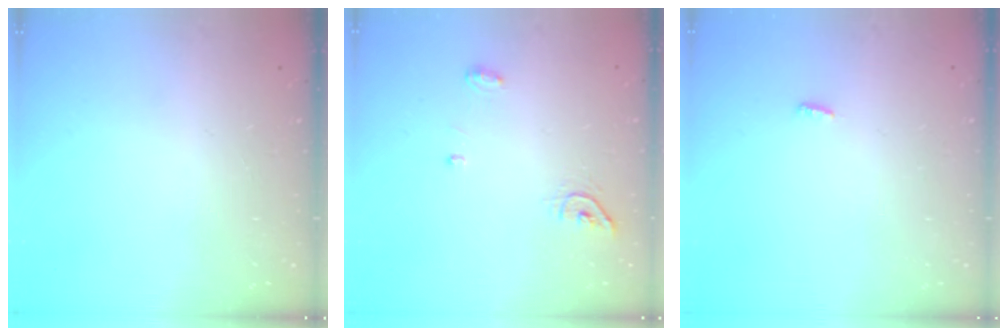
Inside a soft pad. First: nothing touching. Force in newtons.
{"total": 5.2, "press": 5.2, "slide": 0.1}
{"total": 3.0, "press": 2.9, "slide": 0.8}